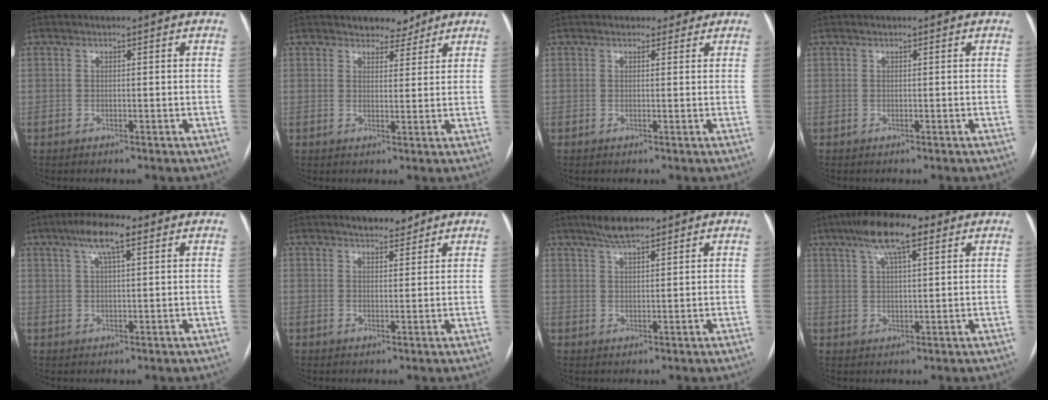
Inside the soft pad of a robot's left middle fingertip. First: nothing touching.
{"total": 3.6, "force": [3.0, 1.8, 0.7], "torque": [-0.002, 0.000, 0.043]}
{"total": 1.9, "force": [1.4, 1.2, 0.2], "torque": [0.003, 0.008, 0.015]}
{"total": 0.0}
{"total": 6.1, "force": [3.4, 1.2, 4.9], "torque": [-0.097, 0.017, 0.058]}
{"total": 3.2, "force": [2.7, 1.2, 1.1], "torque": [-0.017, 0.004, 0.041]}
{"total": 4.0, "force": [3.2, 0.5, 2.2], "torque": [-0.047, 0.008, 0.060]}
{"total": 9.1, "force": [5.4, 2.1, 7.0], "torque": [-0.131, 0.022, 0.088]}